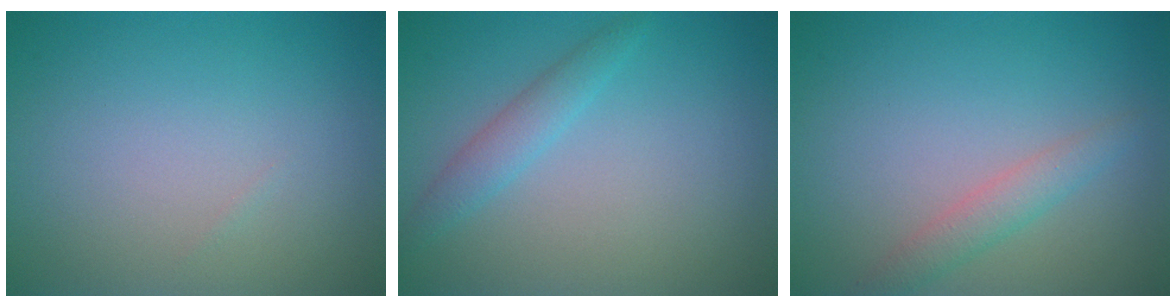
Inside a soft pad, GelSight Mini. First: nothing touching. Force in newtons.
{"total": 1.9, "press": 1.9, "slide": 0.1}
{"total": 2.0, "press": 2.0, "slide": 0.0}